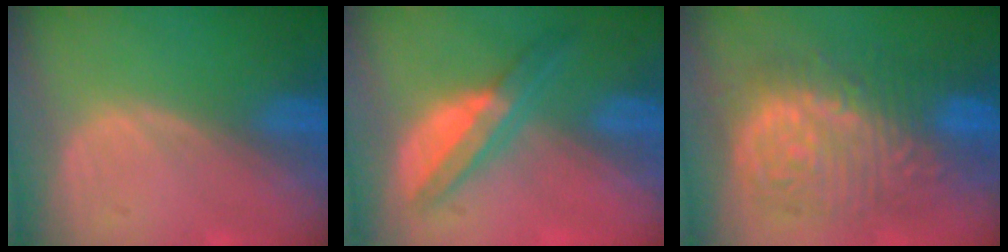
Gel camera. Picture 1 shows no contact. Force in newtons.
{"total": 5.9, "press": 5.4, "slide": 2.3}
{"total": 12.1, "press": 12.0, "slide": 1.1}